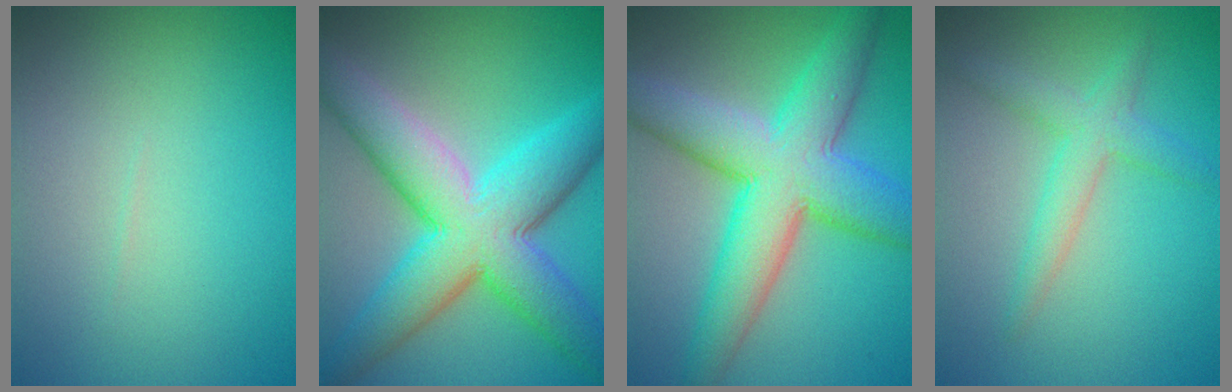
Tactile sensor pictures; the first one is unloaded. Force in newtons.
{"total": 11.1, "press": 11.1, "slide": 0.3}
{"total": 10.1, "press": 10.1, "slide": 0.1}
{"total": 2.9, "press": 2.9, "slide": 0.1}